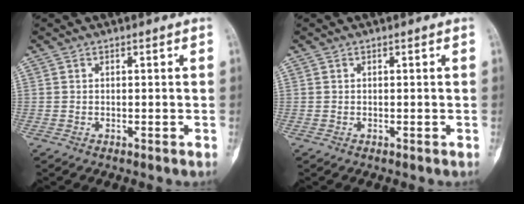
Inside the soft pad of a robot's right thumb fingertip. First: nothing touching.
{"total": 0.0}